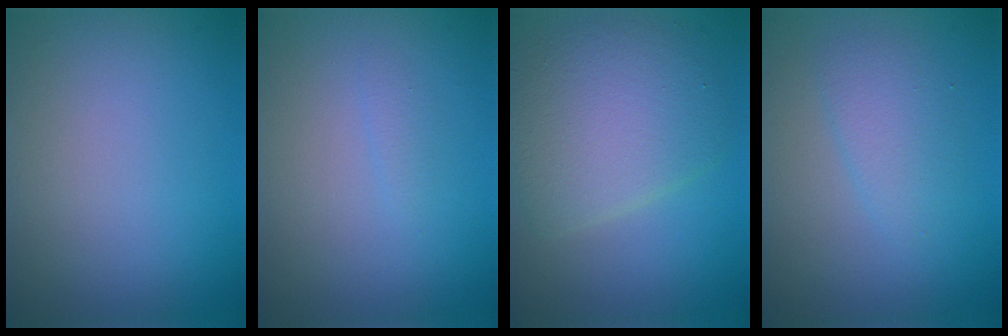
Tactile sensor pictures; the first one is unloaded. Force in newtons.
{"total": 0.7, "press": 0.7, "slide": 0.0}
{"total": 6.4, "press": 6.4, "slide": 0.2}
{"total": 2.1, "press": 2.1, "slide": 0.1}